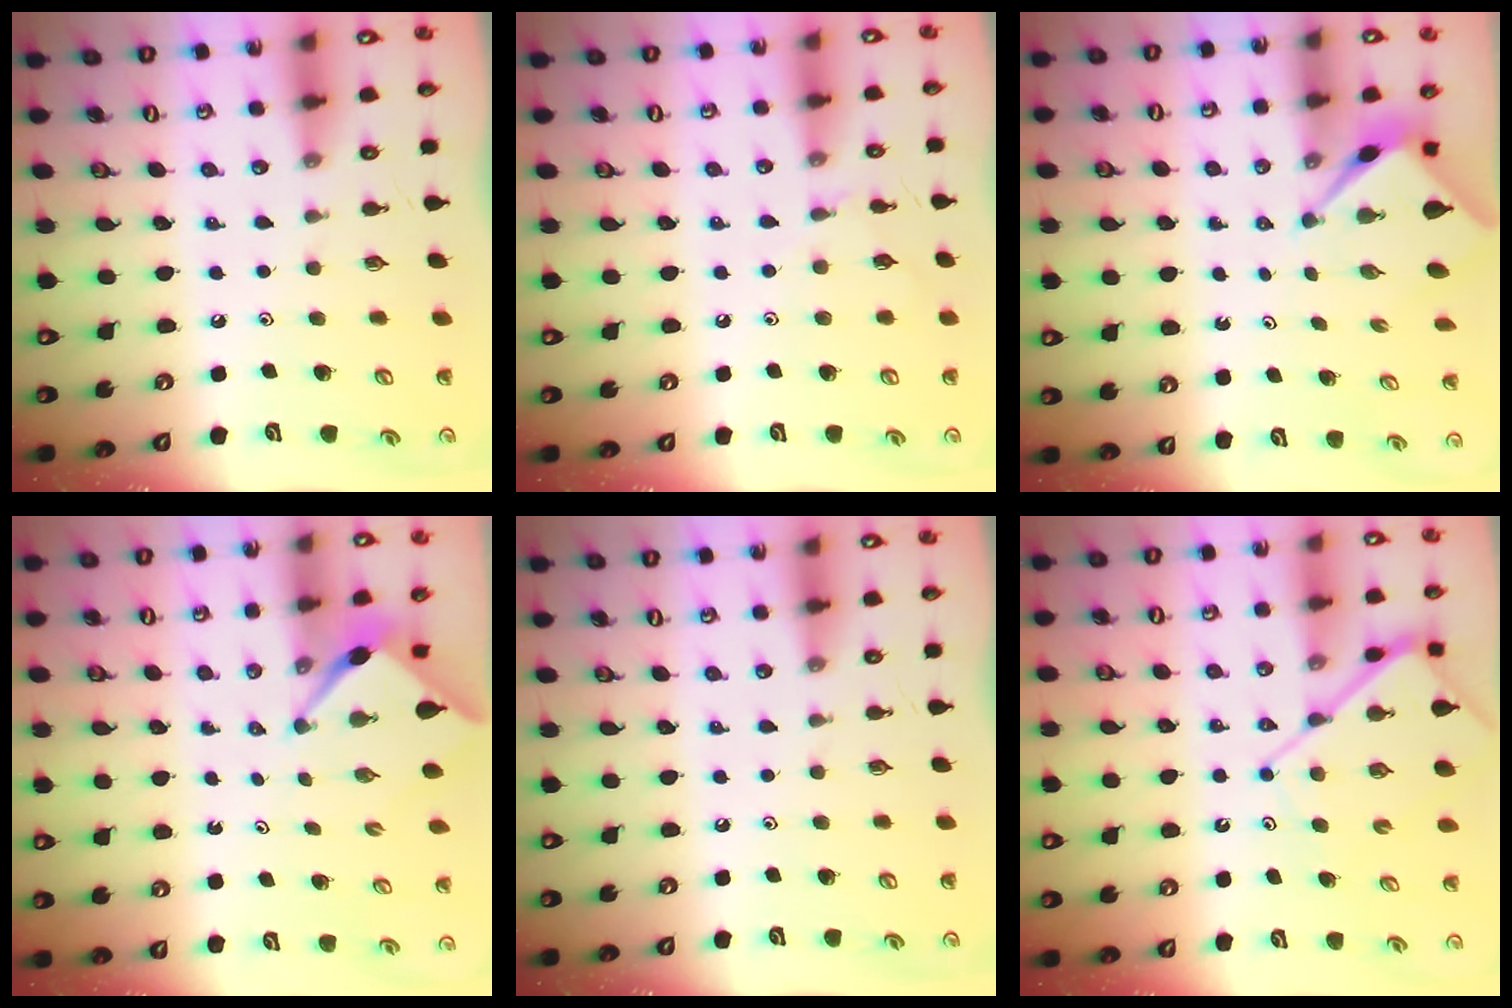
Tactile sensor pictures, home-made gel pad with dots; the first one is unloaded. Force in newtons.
{"total": 5.0, "press": 4.9, "slide": 0.7}
{"total": 2.7, "press": 2.7, "slide": 0.1}
{"total": 2.5, "press": 2.5, "slide": 0.3}
{"total": 0.0}
{"total": 9.9, "press": 9.8, "slide": 1.0}